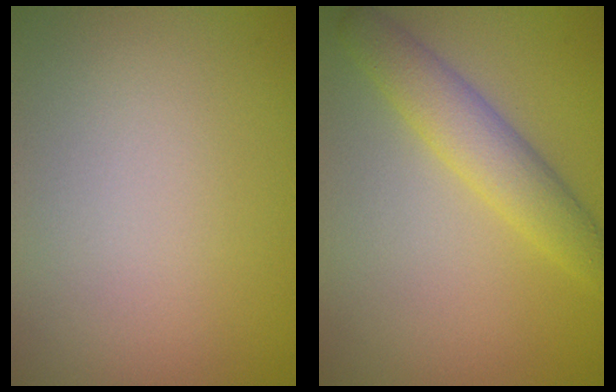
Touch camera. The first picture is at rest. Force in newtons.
{"total": 3.8, "press": 3.8, "slide": 0.0}